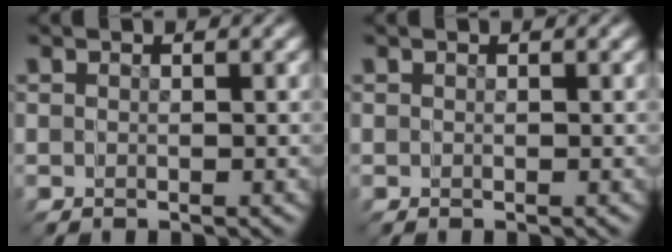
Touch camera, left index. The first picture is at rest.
{"total": 0.0}